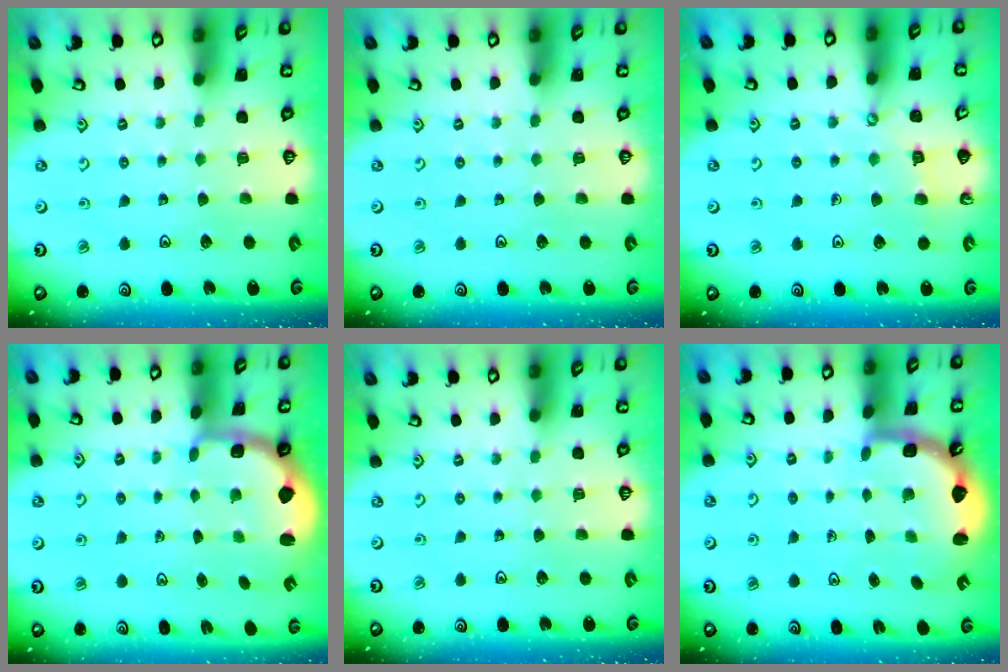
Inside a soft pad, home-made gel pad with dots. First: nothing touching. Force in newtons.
{"total": 0.0}
{"total": 5.0, "press": 5.0, "slide": 0.6}
{"total": 2.4, "press": 1.1, "slide": 2.2}
{"total": 0.0}
{"total": 4.1, "press": 3.6, "slide": 1.8}